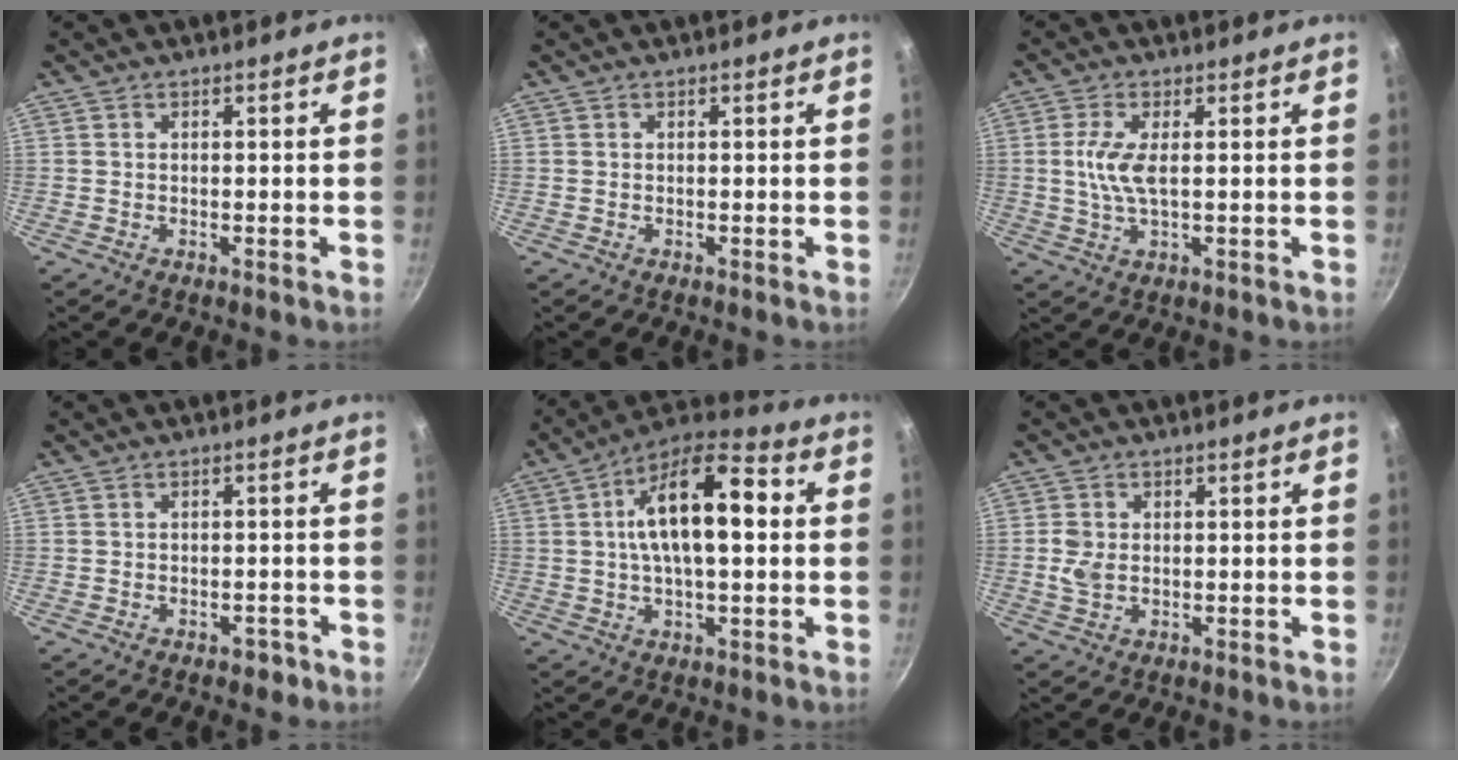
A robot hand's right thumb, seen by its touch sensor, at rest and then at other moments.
{"total": 0.0}
{"total": 5.7, "force": [0.6, 2.0, 5.3], "torque": [-0.128, -0.003, 0.012]}
{"total": 2.0, "force": [-1.3, 1.2, 0.9], "torque": [-0.003, 0.011, -0.015]}
{"total": 16.7, "force": [2.4, 7.2, 14.9], "torque": [-0.244, 0.028, 0.032]}
{"total": 3.6, "force": [0.0, 2.5, 2.6], "torque": [-0.057, 0.001, 0.003]}